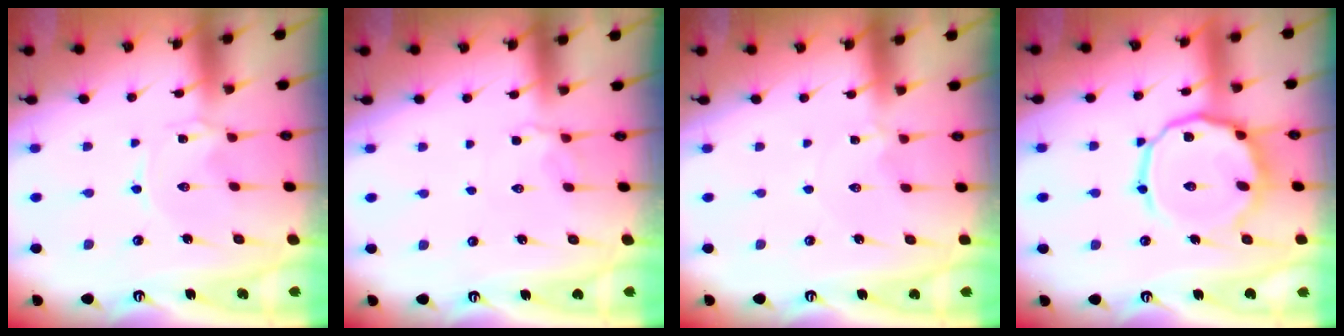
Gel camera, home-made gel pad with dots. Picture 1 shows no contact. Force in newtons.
{"total": 2.8, "press": 2.6, "slide": 1.1}
{"total": 0.8, "press": 0.7, "slide": 0.3}
{"total": 13.9, "press": 13.8, "slide": 1.3}